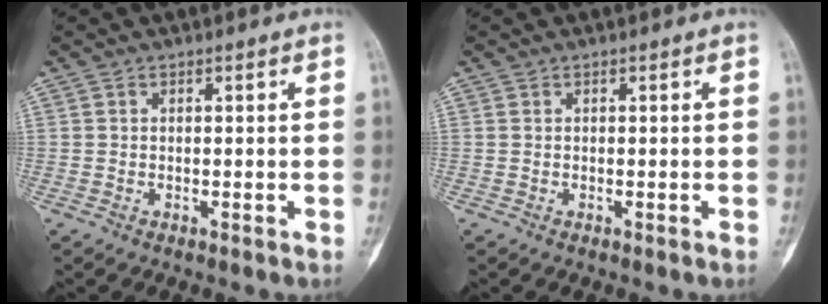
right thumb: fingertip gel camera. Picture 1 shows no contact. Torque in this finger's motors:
{"motor_torque": [0.08, 0.08, 0.03, -0.03, 0.03]}